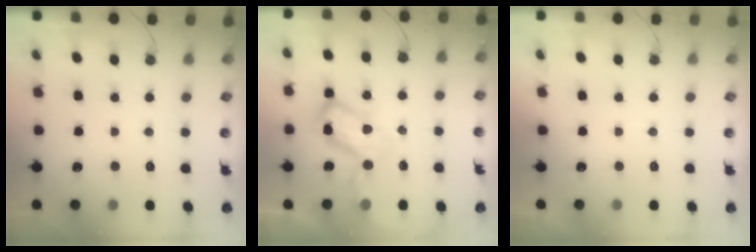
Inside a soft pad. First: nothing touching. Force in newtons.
{"total": 14.9, "press": 14.8, "slide": 1.6}
{"total": 0.0}